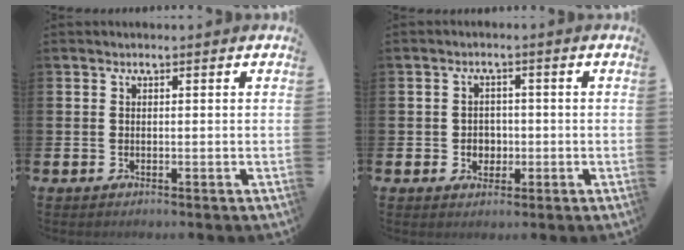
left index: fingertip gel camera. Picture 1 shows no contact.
{"total": 2.5, "force": [-0.3, 2.3, 0.9], "torque": [-0.016, 0.005, -0.012]}